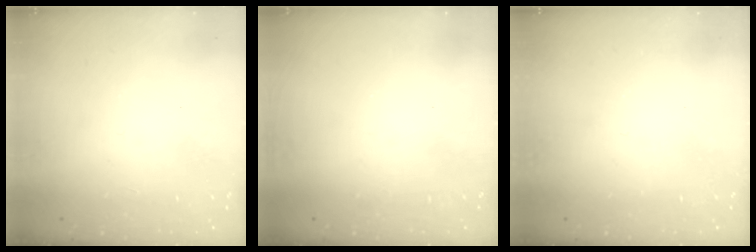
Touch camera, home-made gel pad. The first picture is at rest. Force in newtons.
{"total": 0.0}
{"total": 0.0}